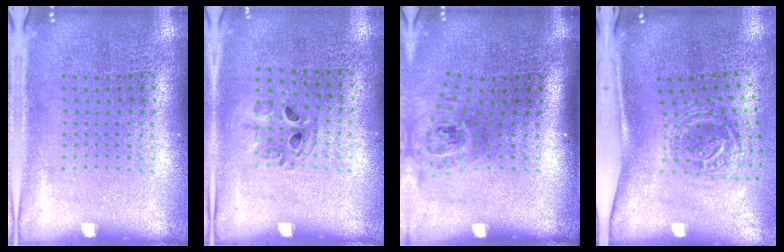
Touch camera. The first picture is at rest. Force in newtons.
{"total": 1.0, "press": 1.0, "slide": 0.1}
{"total": 1.7, "press": 1.2, "slide": 1.2}
{"total": 1.7, "press": 1.2, "slide": 1.2}